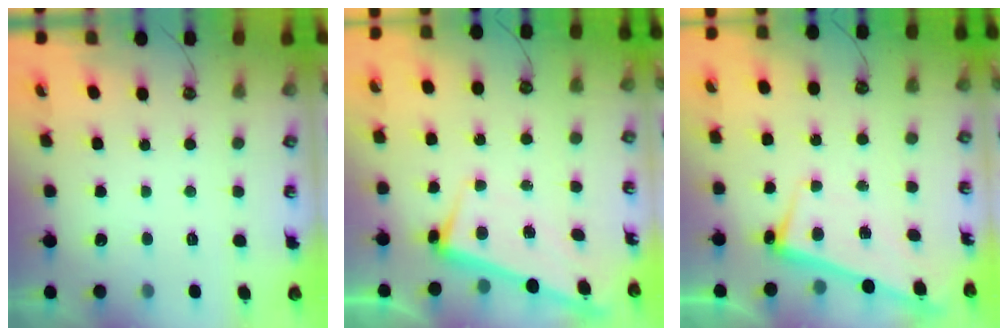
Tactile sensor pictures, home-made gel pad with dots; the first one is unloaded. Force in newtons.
{"total": 2.6, "press": 2.5, "slide": 0.6}
{"total": 2.7, "press": 2.6, "slide": 0.8}